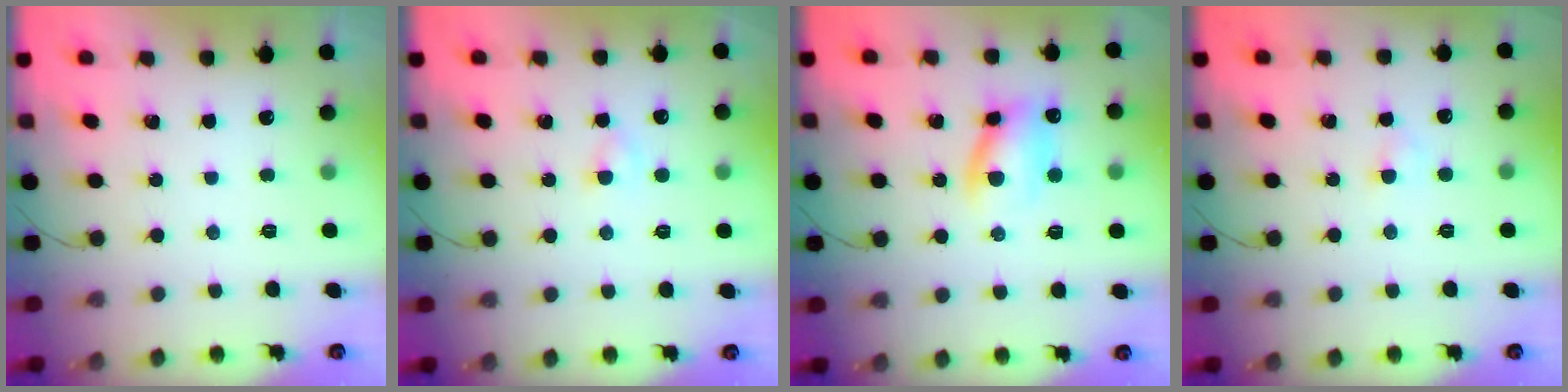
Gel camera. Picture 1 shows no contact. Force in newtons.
{"total": 1.3, "press": 1.1, "slide": 0.7}
{"total": 10.0, "press": 9.9, "slide": 1.6}
{"total": 2.4, "press": 2.2, "slide": 1.0}